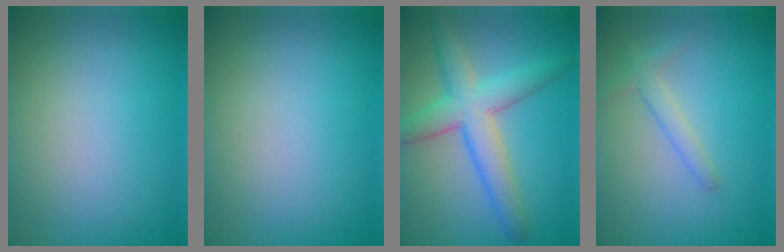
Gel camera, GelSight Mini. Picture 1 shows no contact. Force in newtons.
{"total": 0.0}
{"total": 5.8, "press": 5.8, "slide": 0.2}
{"total": 1.8, "press": 1.8, "slide": 0.1}